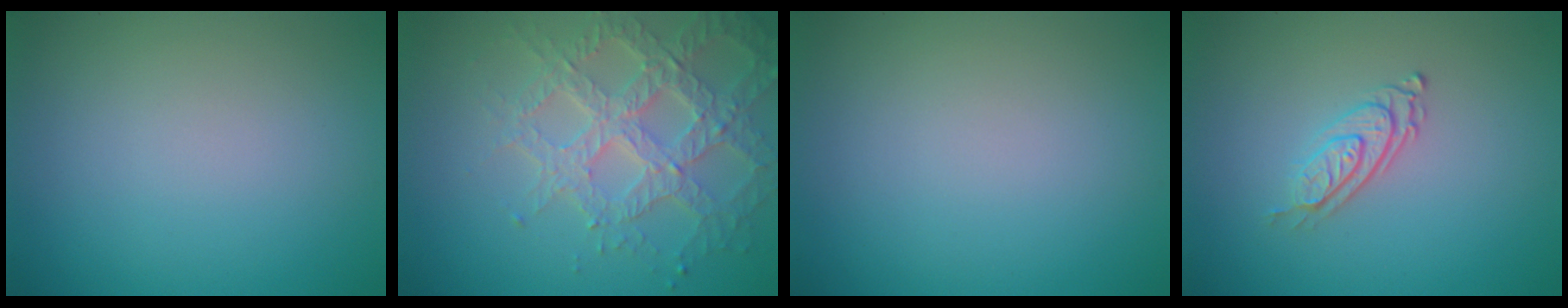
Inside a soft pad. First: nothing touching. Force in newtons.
{"total": 5.8, "press": 4.8, "slide": 3.2}
{"total": 0.0}
{"total": 2.8, "press": 2.0, "slide": 2.0}